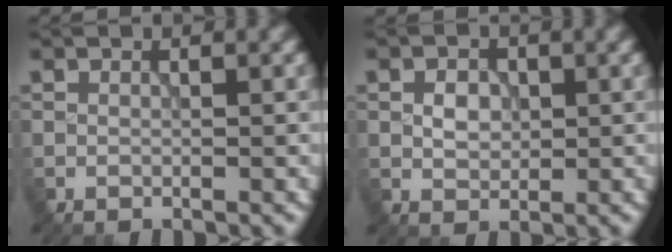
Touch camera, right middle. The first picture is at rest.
{"total": 1.9, "force": [0.1, 1.4, 1.3], "torque": [-0.023, 0.001, 0.000]}